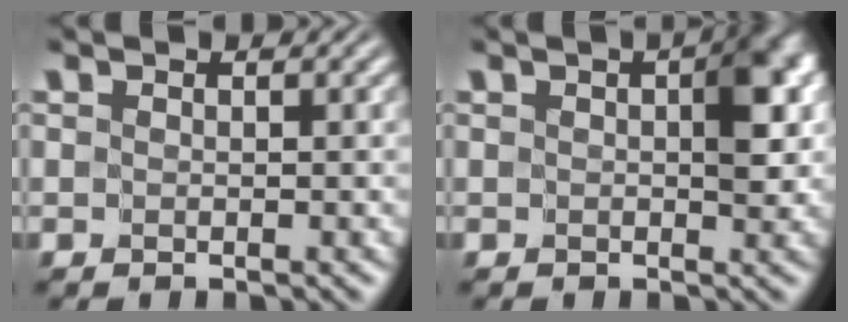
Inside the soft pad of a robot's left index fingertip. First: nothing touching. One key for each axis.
{"total": 4.2, "fx": 0.4, "fy": 2.2, "fz": 3.5, "tx": -0.039, "ty": 0.003, "tz": 0.000}